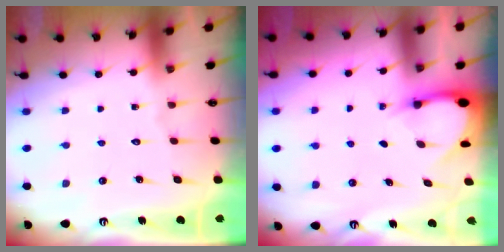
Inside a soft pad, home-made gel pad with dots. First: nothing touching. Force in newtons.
{"total": 3.5, "press": 3.5, "slide": 0.2}